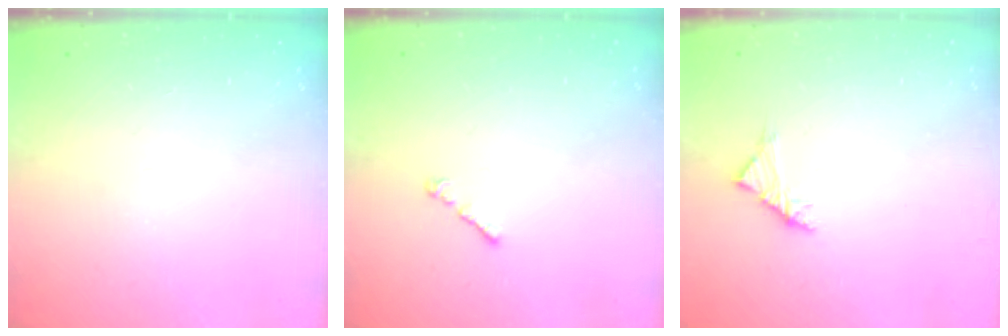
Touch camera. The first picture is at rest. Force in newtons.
{"total": 1.0, "press": 0.9, "slide": 0.5}
{"total": 2.8, "press": 2.6, "slide": 0.8}